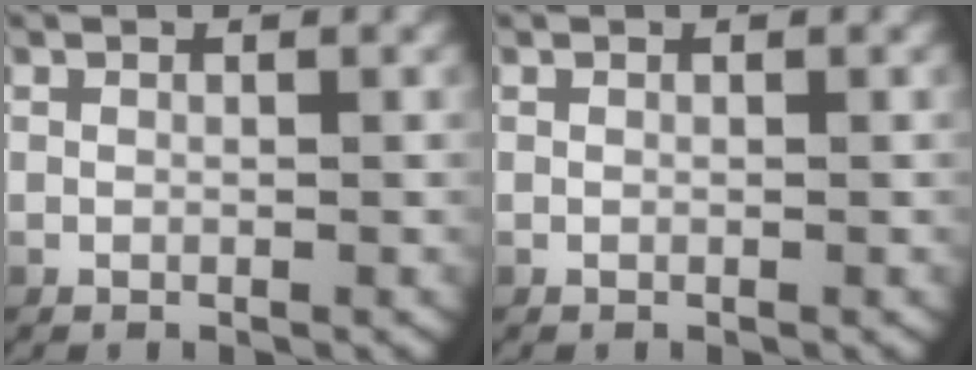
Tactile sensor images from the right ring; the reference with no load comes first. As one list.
[{"total": 0.0}]